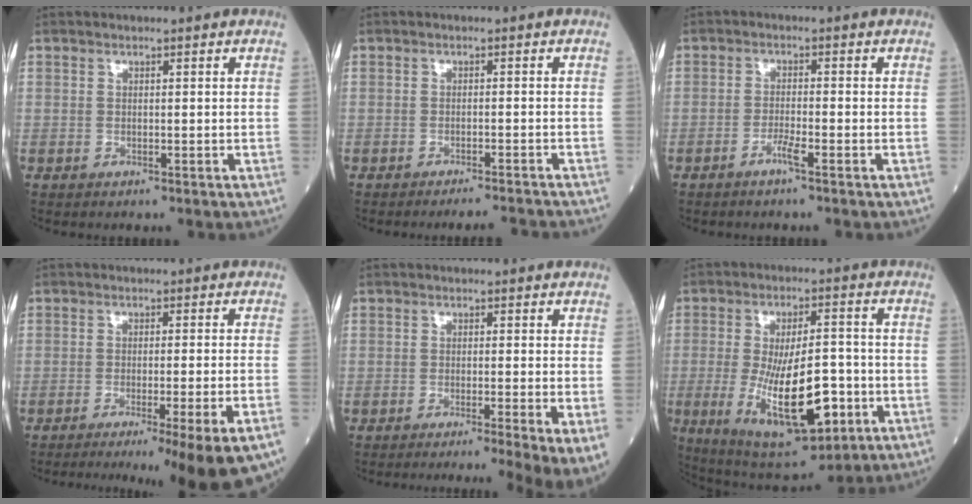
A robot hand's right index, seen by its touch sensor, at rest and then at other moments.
{"total": 6.6, "force": [-6.4, -0.4, 1.6], "torque": [-0.015, -0.014, -0.077]}
{"total": 2.4, "force": [-1.6, -0.2, 1.8], "torque": [-0.037, -0.001, -0.032]}
{"total": 14.6, "force": [-10.3, -0.7, 10.4], "torque": [-0.085, -0.031, -0.142]}
{"total": 9.3, "force": [-6.2, -0.7, 6.9], "torque": [-0.071, -0.025, -0.094]}
{"total": 16.4, "force": [-4.4, 5.2, 15.0], "torque": [-0.262, -0.013, -0.058]}